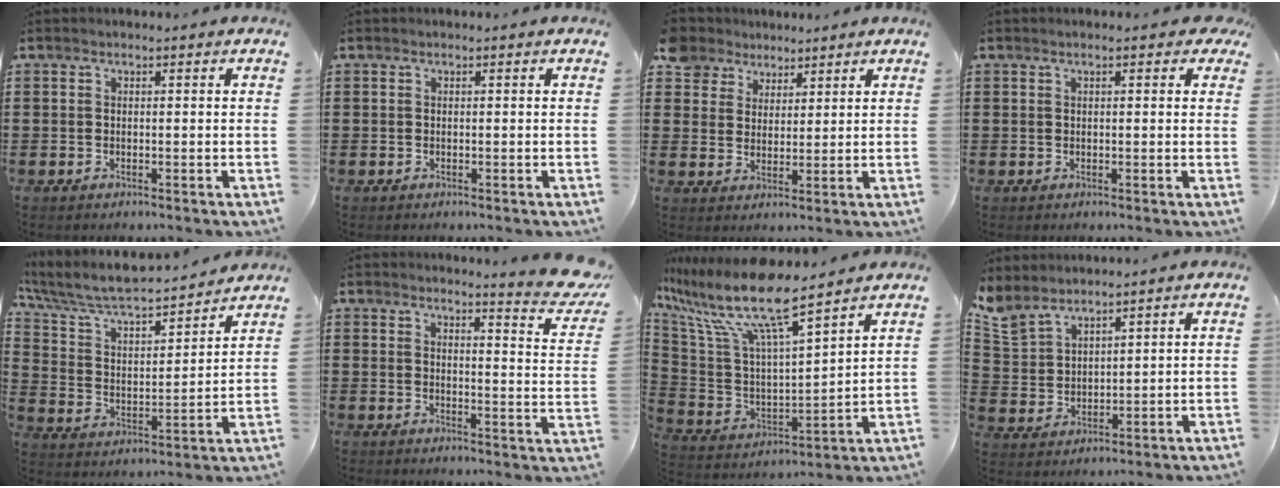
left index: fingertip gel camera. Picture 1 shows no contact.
{"total": 0.0}
{"total": 5.0, "force": [3.8, 3.3, 0.4], "torque": [-0.032, 0.007, 0.073]}
{"total": 1.4, "force": [0.5, 0.3, 1.2], "torque": [-0.025, 0.003, 0.008]}
{"total": 7.0, "force": [6.5, 1.0, 2.5], "torque": [-0.080, -0.051, 0.104]}
{"total": 5.0, "force": [4.4, -0.7, 2.2], "torque": [-0.037, -0.036, 0.070]}
{"total": 12.6, "force": [9.5, 1.6, 8.1], "torque": [-0.197, -0.066, 0.158]}
{"total": 5.1, "force": [4.7, 1.8, 1.2], "torque": [-0.046, -0.014, 0.086]}